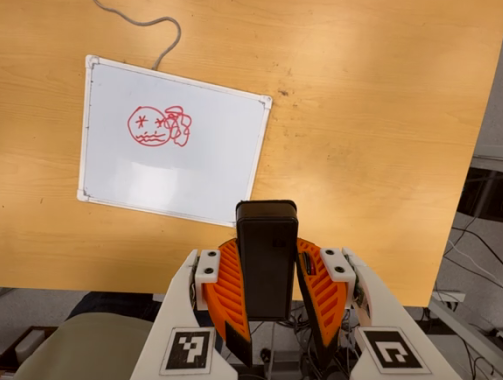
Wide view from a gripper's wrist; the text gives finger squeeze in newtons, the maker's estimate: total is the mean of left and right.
{"total": 9.9, "left": 8.1, "right": 11.7}